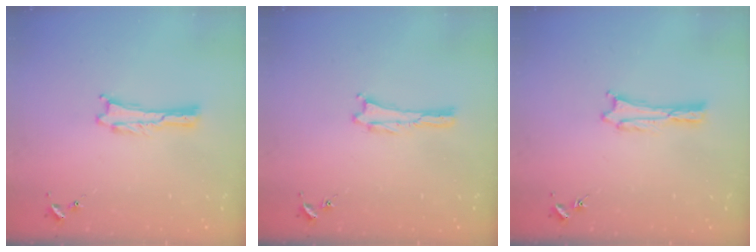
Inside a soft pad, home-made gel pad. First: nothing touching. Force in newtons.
{"total": 0.0}
{"total": 0.0}